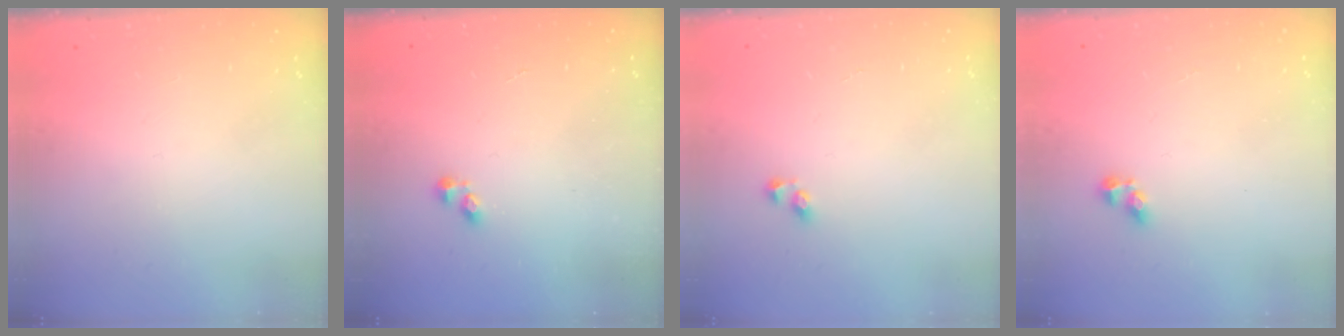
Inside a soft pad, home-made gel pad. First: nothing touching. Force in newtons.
{"total": 2.3, "press": 2.2, "slide": 0.3}
{"total": 2.7, "press": 2.6, "slide": 0.6}
{"total": 2.9, "press": 2.6, "slide": 1.1}